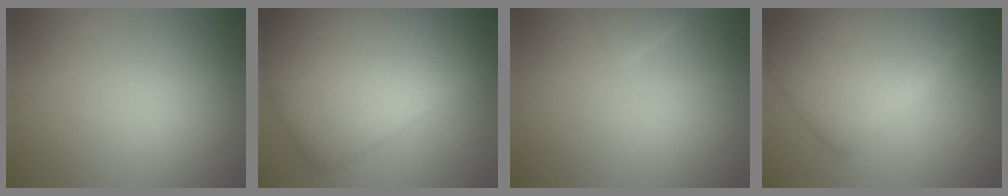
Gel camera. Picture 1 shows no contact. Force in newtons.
{"total": 15.8, "press": 15.8, "slide": 0.1}
{"total": 1.0, "press": 1.0, "slide": 0.2}
{"total": 8.7, "press": 8.7, "slide": 0.1}